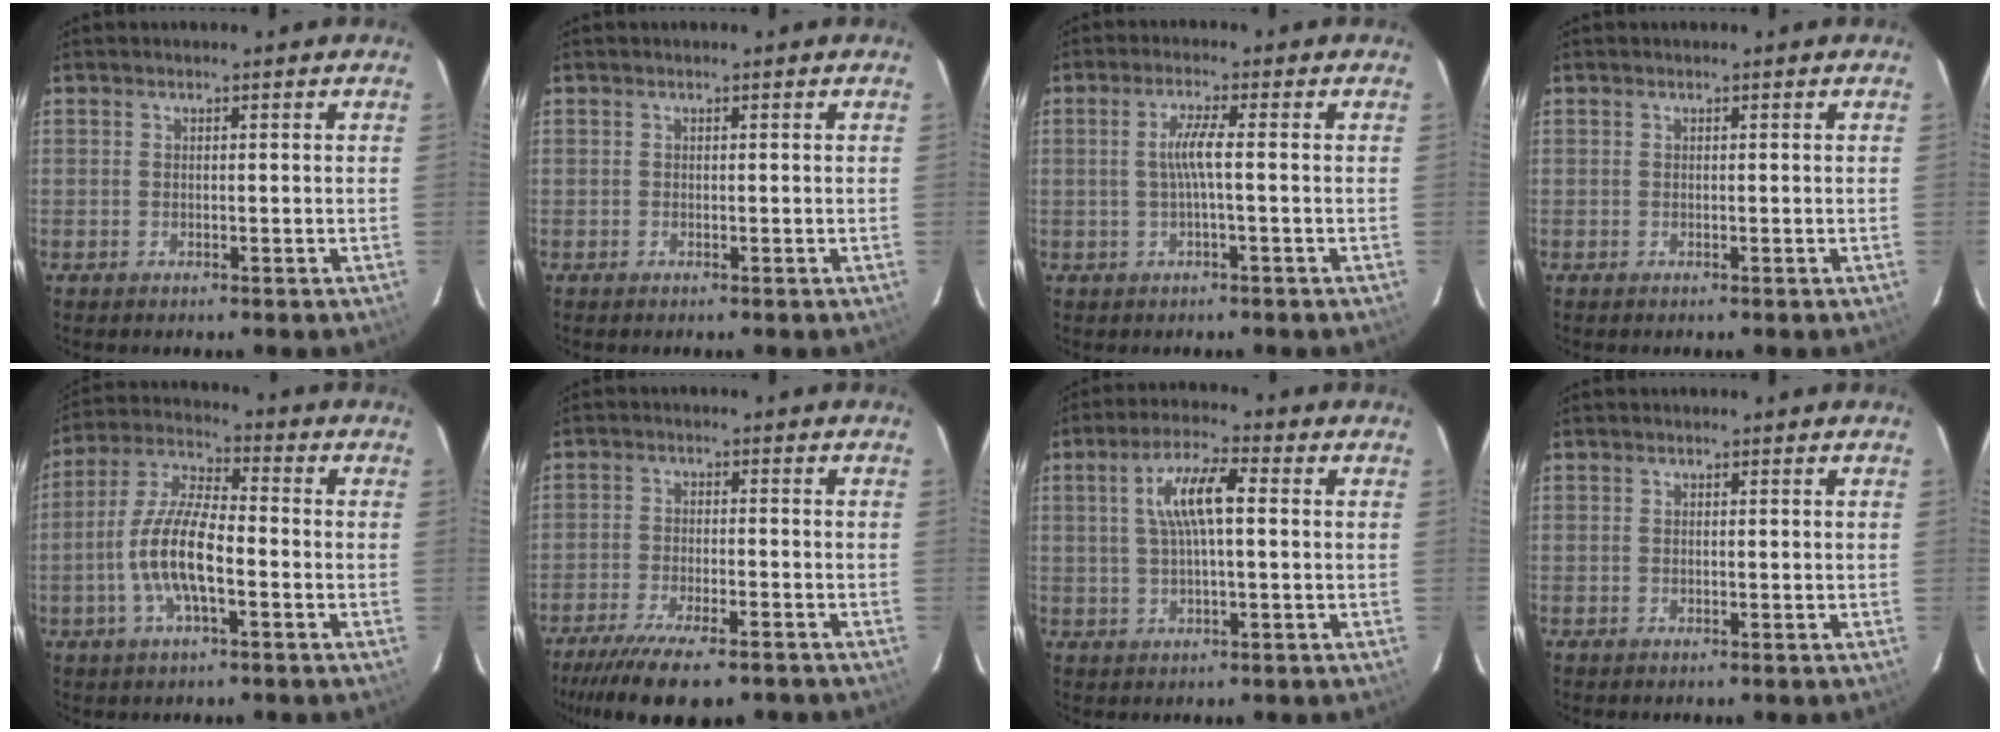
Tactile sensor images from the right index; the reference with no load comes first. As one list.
[{"total": 0.0}, {"total": 3.7, "force": [-0.5, -0.5, 3.6], "torque": [-0.074, 0.001, -0.007]}, {"total": 0.0}, {"total": 11.6, "force": [-3.4, 3.5, 10.5], "torque": [-0.220, 0.002, -0.066]}, {"total": 14.6, "force": [-11.3, 3.8, 8.4], "torque": [-0.177, -0.041, -0.183]}, {"total": 8.2, "force": [1.2, 1.9, 7.9], "torque": [-0.149, 0.013, 0.025]}, {"total": 0.0}]